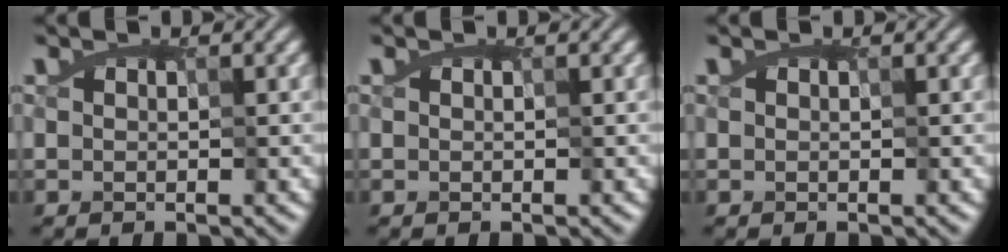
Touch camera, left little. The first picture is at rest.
{"total": 0.0}
{"total": 0.0}